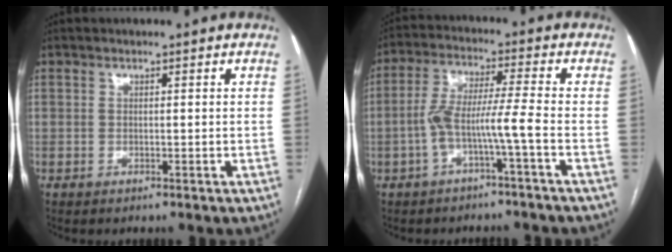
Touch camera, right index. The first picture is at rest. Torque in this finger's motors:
{"motor_torque": [1.04, -0.33, 0.57, 0.17]}